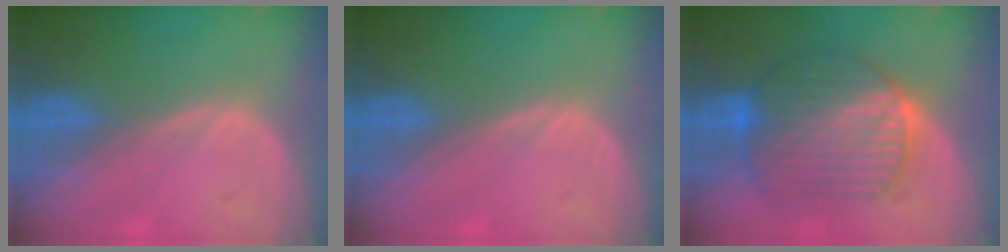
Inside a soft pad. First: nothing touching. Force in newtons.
{"total": 0.0}
{"total": 10.2, "press": 10.1, "slide": 0.7}